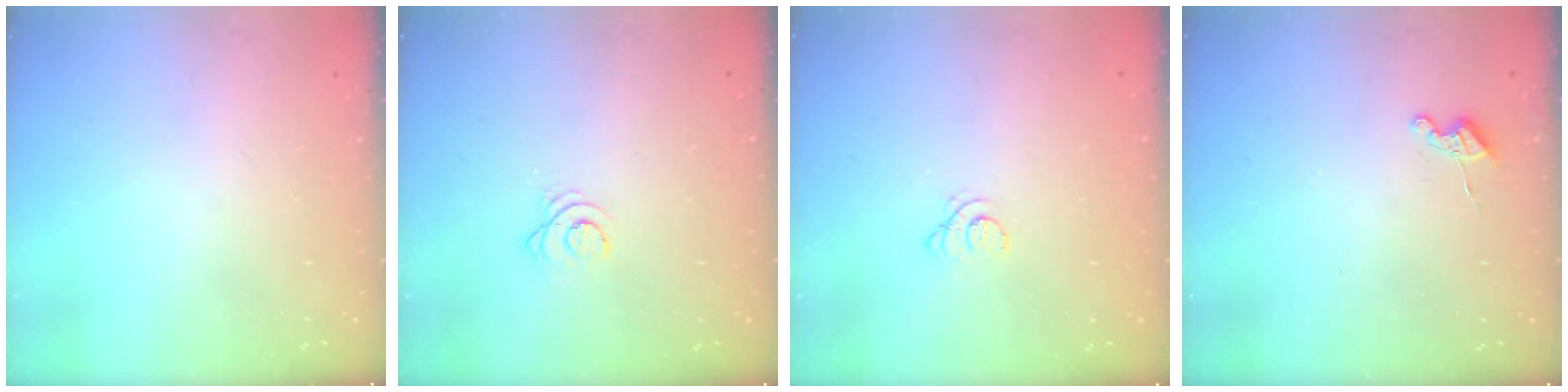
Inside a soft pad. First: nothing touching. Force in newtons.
{"total": 2.9, "press": 2.9, "slide": 0.3}
{"total": 1.6, "press": 1.6, "slide": 0.2}
{"total": 4.2, "press": 4.2, "slide": 0.5}